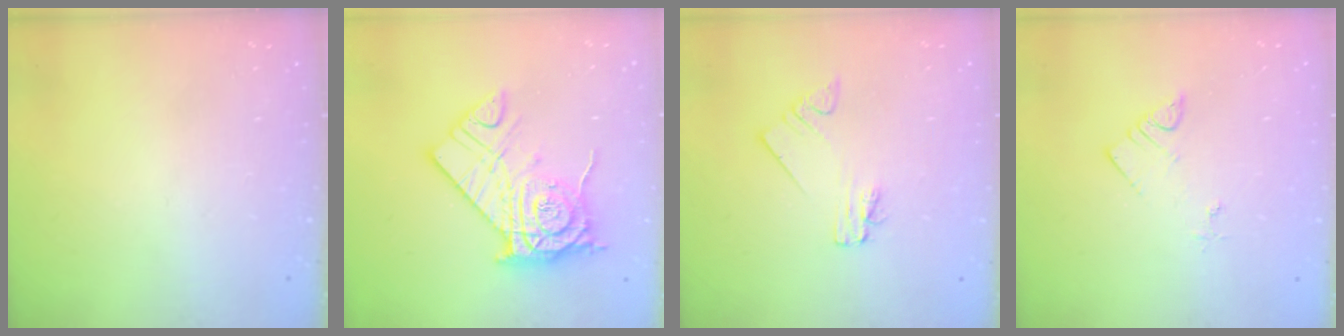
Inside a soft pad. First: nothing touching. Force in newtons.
{"total": 16.8, "press": 16.8, "slide": 0.6}
{"total": 2.0, "press": 2.0, "slide": 0.1}
{"total": 4.8, "press": 4.8, "slide": 0.2}